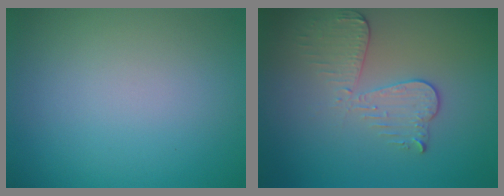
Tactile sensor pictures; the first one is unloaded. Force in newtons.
{"total": 3.6, "press": 3.2, "slide": 1.7}